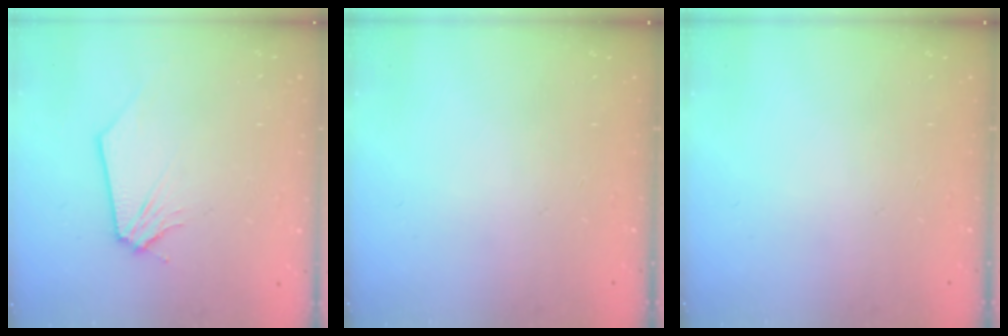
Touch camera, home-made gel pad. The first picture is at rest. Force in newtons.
{"total": 0.0}
{"total": 0.0}